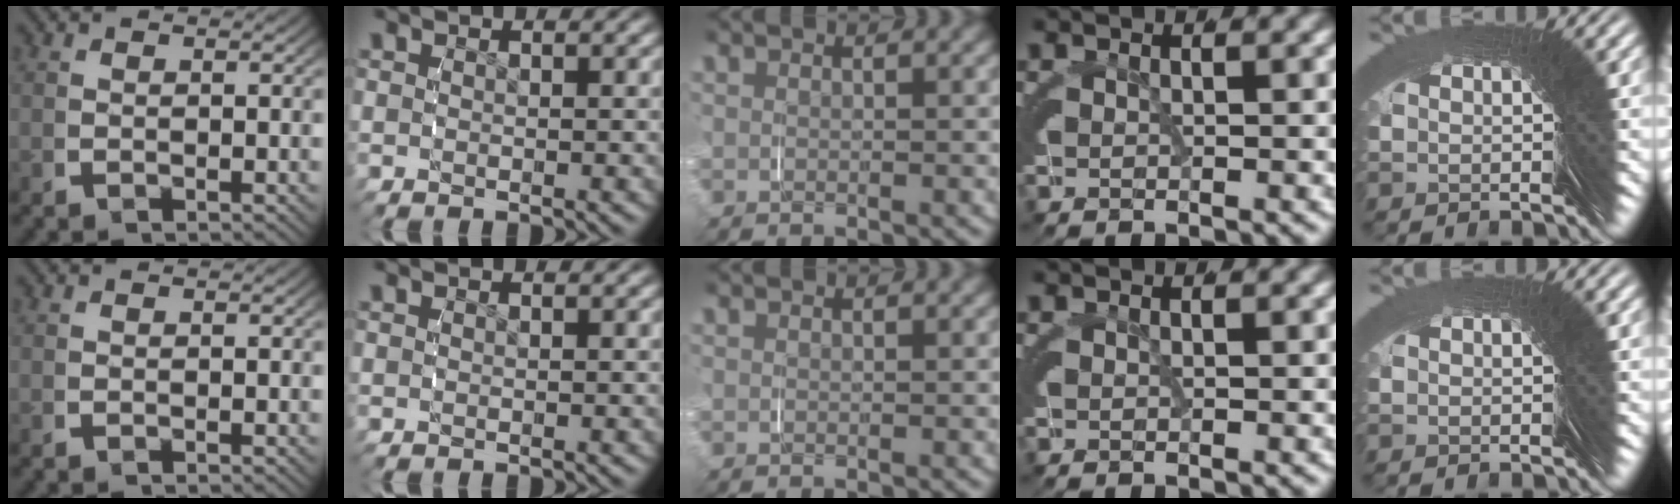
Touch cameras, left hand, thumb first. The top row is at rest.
{}